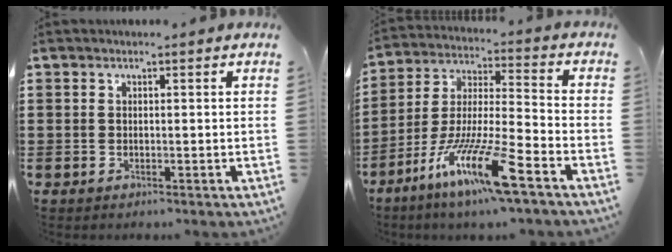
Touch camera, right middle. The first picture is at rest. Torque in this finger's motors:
{"motor_torque": [2.14, 0.00, 0.54, 0.21]}